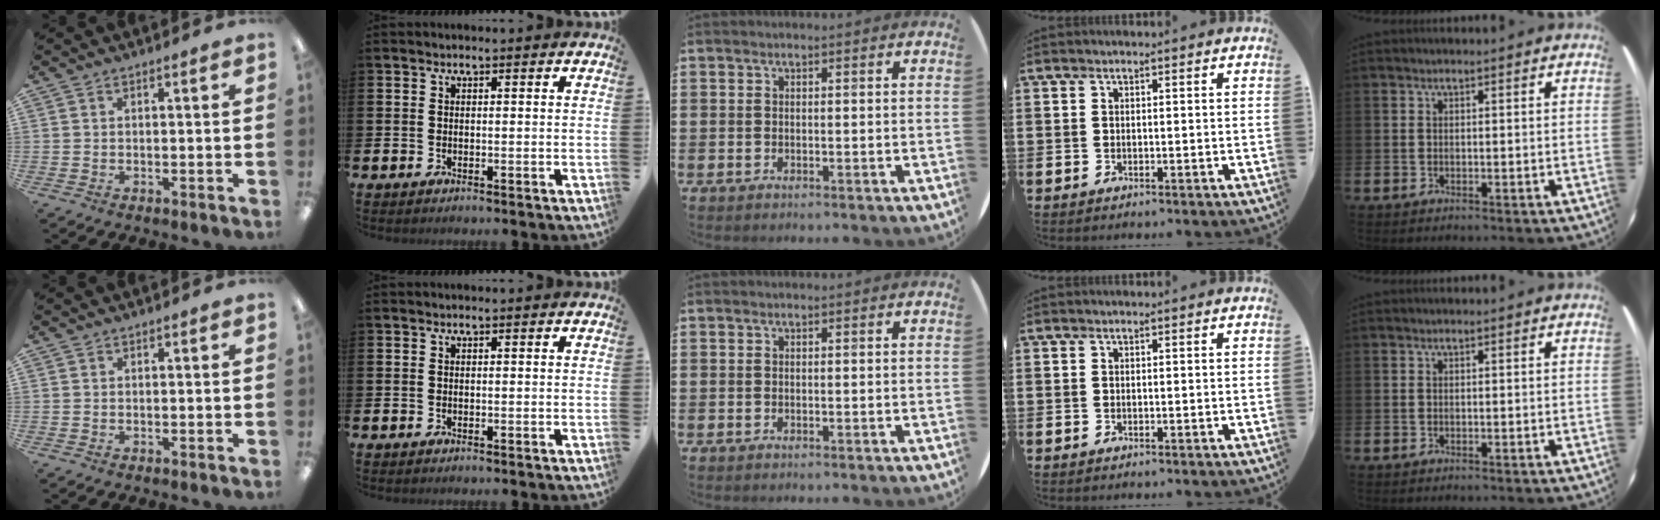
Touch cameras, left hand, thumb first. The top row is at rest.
{}